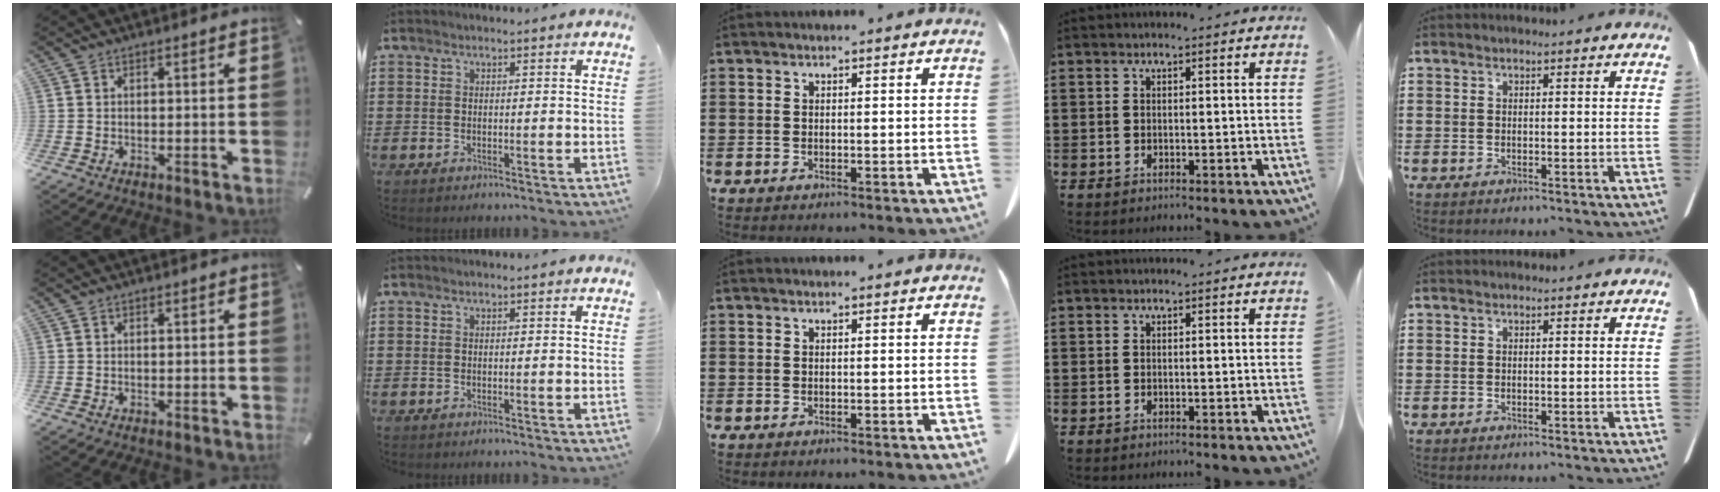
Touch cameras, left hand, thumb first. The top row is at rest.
{}